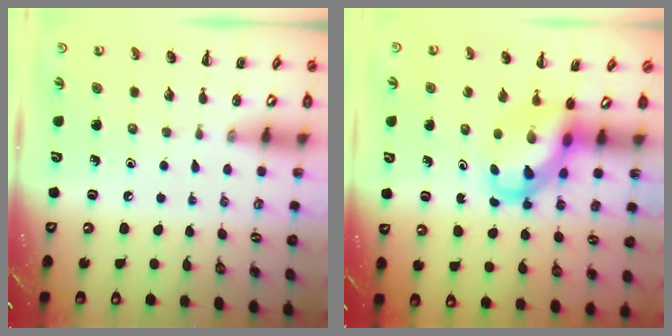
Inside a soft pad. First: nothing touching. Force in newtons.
{"total": 5.7, "press": 5.6, "slide": 1.0}